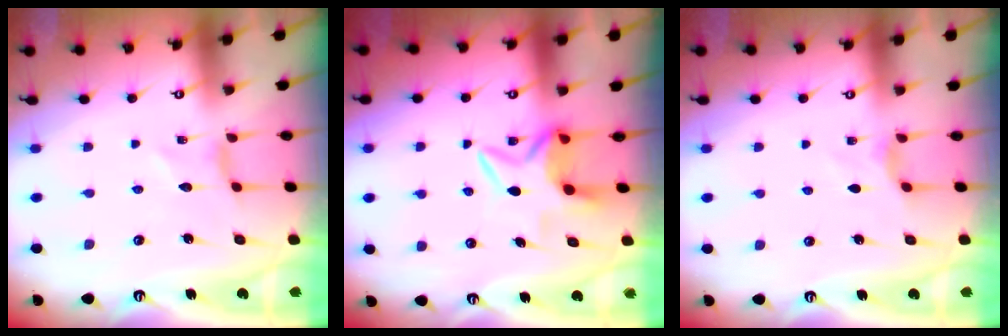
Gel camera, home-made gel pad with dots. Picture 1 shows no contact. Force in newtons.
{"total": 6.8, "press": 6.7, "slide": 1.0}
{"total": 3.0, "press": 3.0, "slide": 0.3}